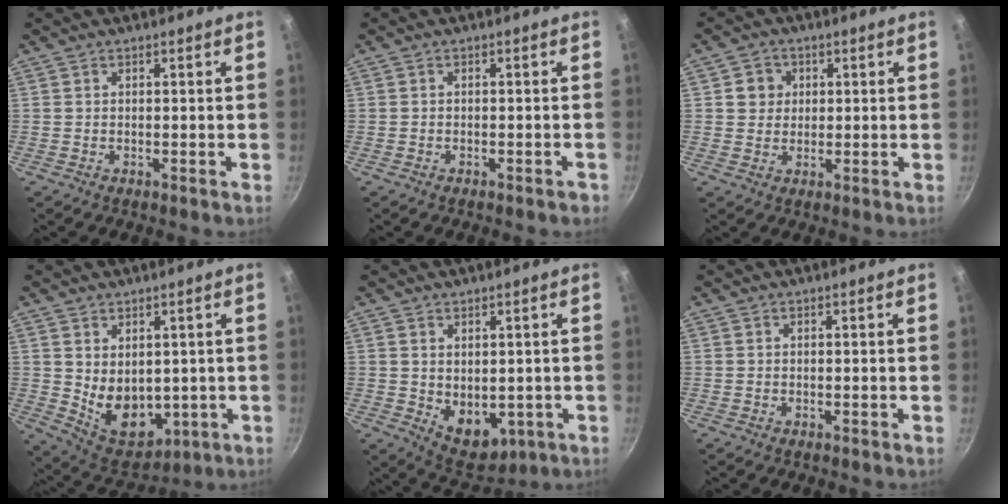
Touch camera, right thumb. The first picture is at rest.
{"total": 1.2, "force": [-0.9, 0.5, 0.7], "torque": [-0.012, 0.017, -0.006]}
{"total": 4.2, "force": [1.0, 4.0, 1.1], "torque": [0.012, 0.005, 0.012]}
{"total": 10.4, "force": [0.9, 7.4, 7.3], "torque": [-0.086, -0.029, 0.044]}
{"total": 7.9, "force": [-0.2, 5.4, 5.8], "torque": [-0.060, -0.017, 0.020]}
{"total": 0.0}